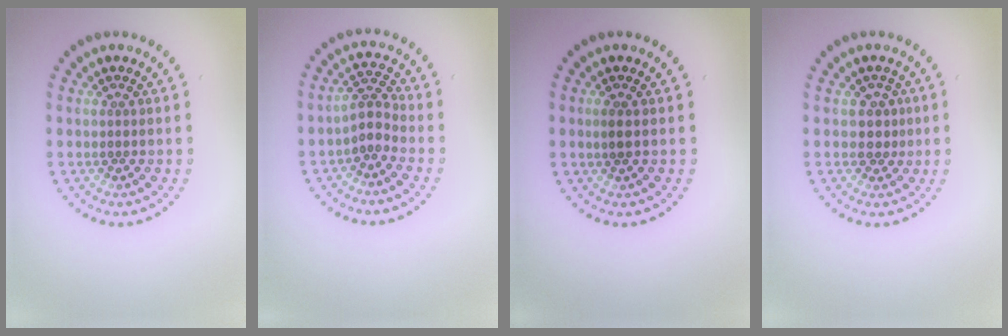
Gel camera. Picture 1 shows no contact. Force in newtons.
{"total": 2.1, "press": 1.6, "slide": 1.4}
{"total": 0.8, "press": 0.8, "slide": 0.3}
{"total": 1.7, "press": 1.2, "slide": 1.1}